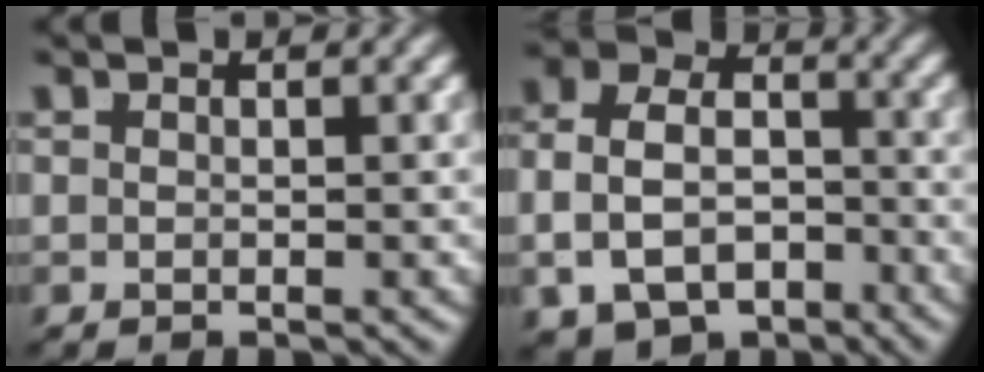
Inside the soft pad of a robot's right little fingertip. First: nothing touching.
{"total": 9.6, "force": [-3.2, 7.8, 4.7], "torque": [-0.084, -0.029, -0.055]}